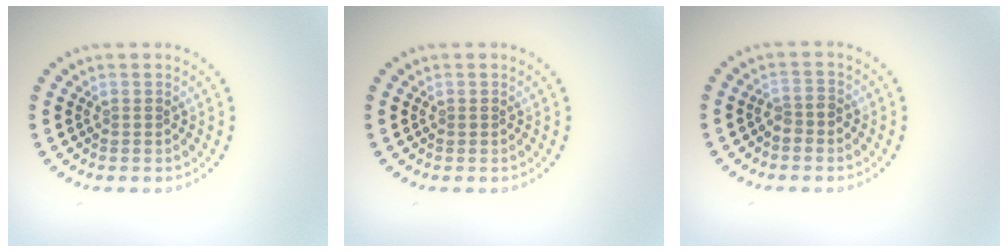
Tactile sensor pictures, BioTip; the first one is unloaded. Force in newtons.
{"total": 0.0}
{"total": 1.5, "press": 1.3, "slide": 0.8}